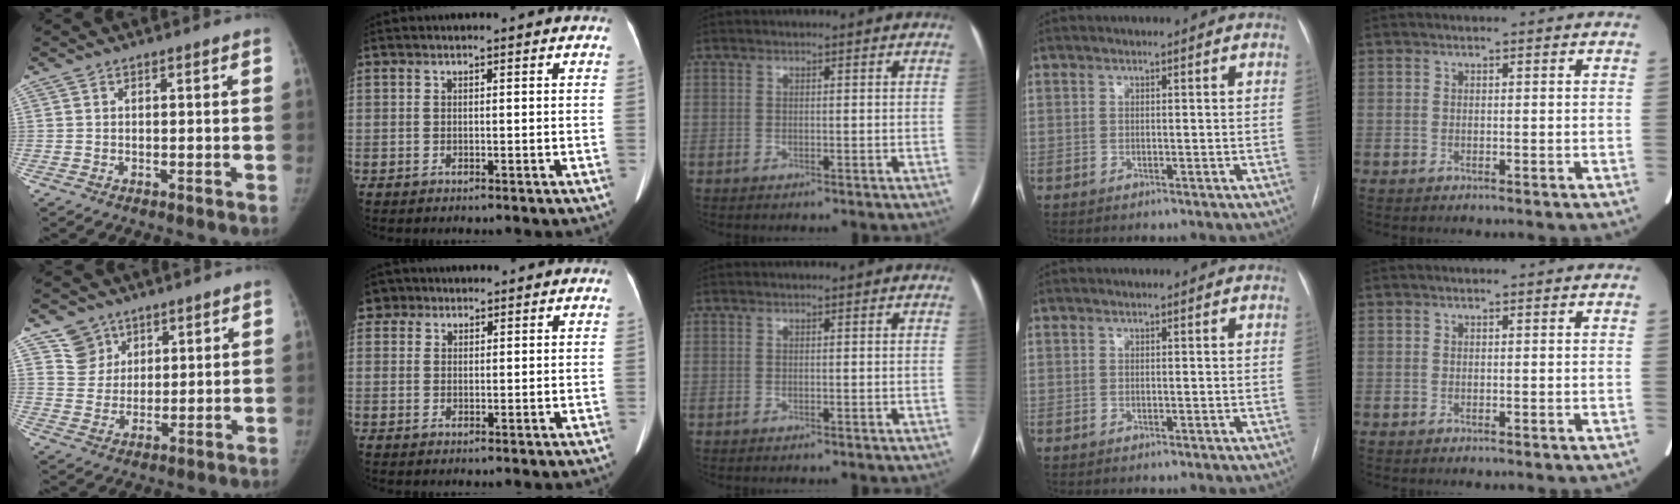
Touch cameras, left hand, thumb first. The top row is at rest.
{"thumb": {"total": 6.1, "force": [3.8, 4.7, -0.1], "torque": [0.035, -0.035, 0.077]}, "index": {"total": 3.0, "force": [1.7, 2.5, 0.1], "torque": [0.000, 0.019, 0.028]}}